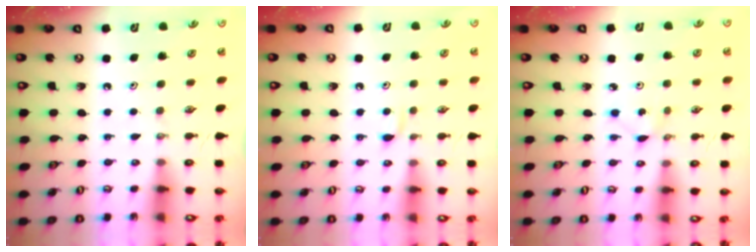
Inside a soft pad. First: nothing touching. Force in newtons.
{"total": 3.7, "press": 3.7, "slide": 0.5}
{"total": 1.3, "press": 1.2, "slide": 0.1}